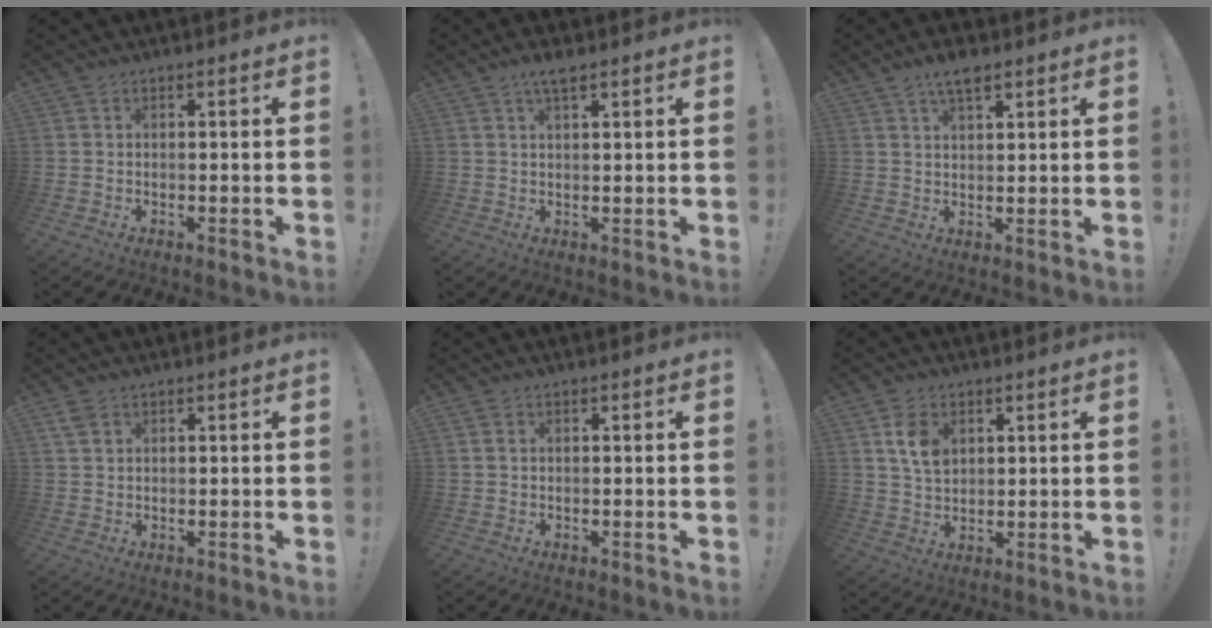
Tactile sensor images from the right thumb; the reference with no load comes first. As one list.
[{"total": 3.7, "force": [2.6, 0.7, 2.6], "torque": [-0.039, -0.013, 0.042]}, {"total": 5.5, "force": [3.9, 1.7, 3.5], "torque": [-0.051, -0.020, 0.065]}, {"total": 2.8, "force": [1.5, 1.6, 1.7], "torque": [-0.030, -0.001, 0.028]}, {"total": 0.9, "force": [0.3, 0.6, 0.5], "torque": [-0.006, -0.001, 0.005]}, {"total": 8.0, "force": [3.0, 5.6, 4.8], "torque": [-0.069, -0.004, 0.056]}]